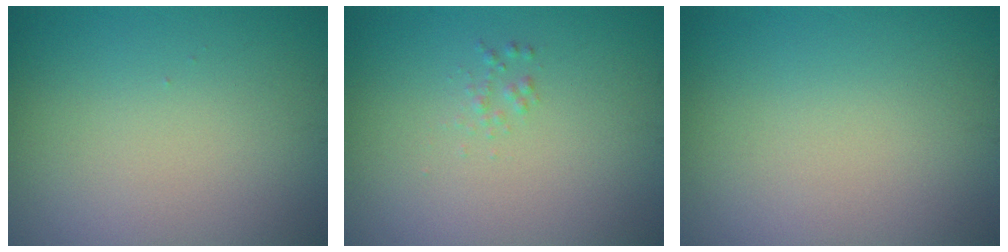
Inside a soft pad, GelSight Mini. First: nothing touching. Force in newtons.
{"total": 0.7, "press": 0.7, "slide": 0.0}
{"total": 0.0}